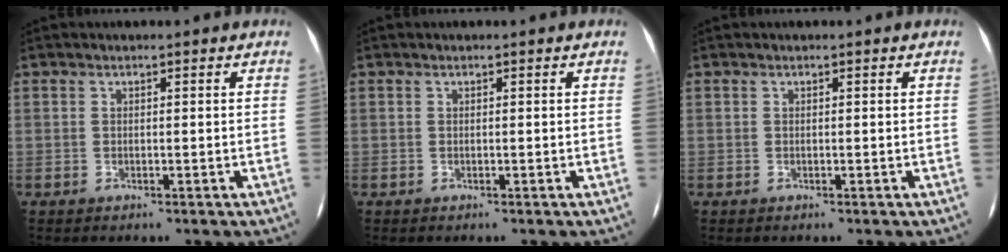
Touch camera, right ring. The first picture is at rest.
{"total": 0.0}
{"total": 0.0}